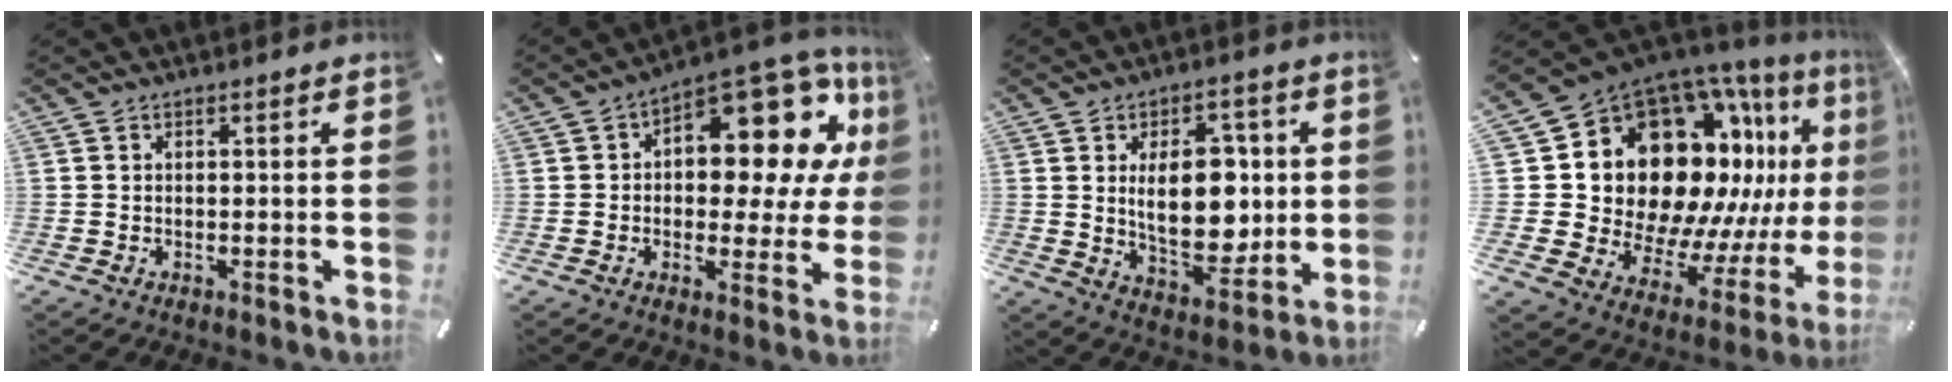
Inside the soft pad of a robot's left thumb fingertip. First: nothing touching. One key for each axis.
{"total": 16.1, "fx": 7.6, "fy": 8.7, "fz": 11.2, "tx": -0.141, "ty": -0.072, "tz": 0.125}
{"total": 15.6, "fx": 1.9, "fy": 9.6, "fz": 12.2, "tx": -0.188, "ty": -0.009, "tz": 0.027}
{"total": 22.6, "fx": 8.9, "fy": 16.0, "fz": 13.1, "tx": -0.220, "ty": -0.109, "tz": 0.188}